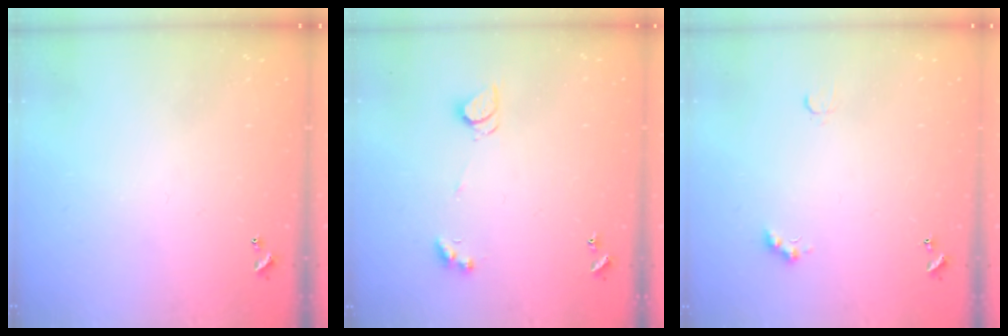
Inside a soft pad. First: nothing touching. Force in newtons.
{"total": 2.2, "press": 2.2, "slide": 0.4}
{"total": 2.4, "press": 2.3, "slide": 0.5}